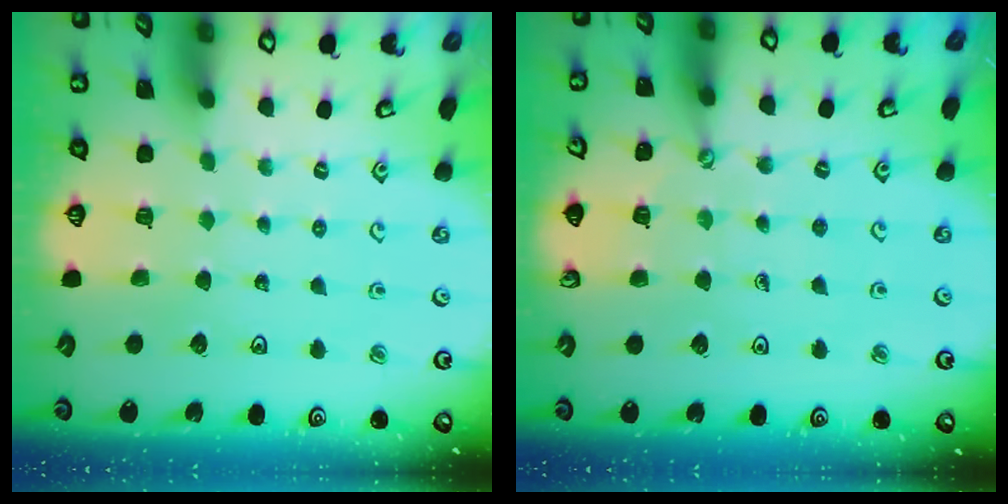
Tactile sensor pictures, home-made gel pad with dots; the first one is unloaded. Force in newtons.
{"total": 2.7, "press": 2.7, "slide": 0.4}